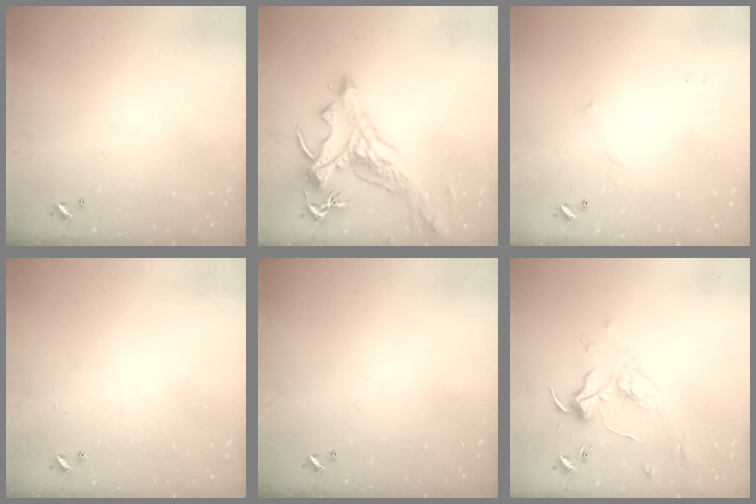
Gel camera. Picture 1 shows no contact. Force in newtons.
{"total": 2.2, "press": 1.7, "slide": 1.3}
{"total": 7.6, "press": 7.5, "slide": 0.6}
{"total": 2.4, "press": 2.4, "slide": 0.3}
{"total": 0.0}
{"total": 1.7, "press": 1.5, "slide": 0.8}